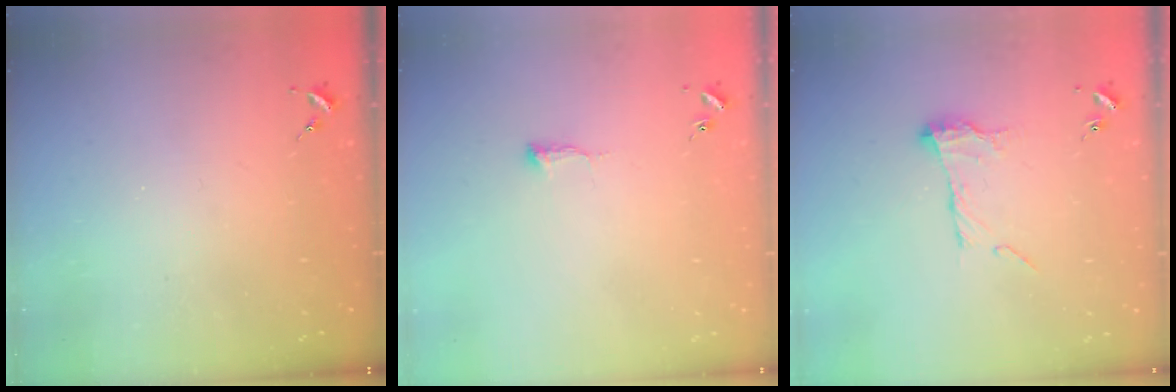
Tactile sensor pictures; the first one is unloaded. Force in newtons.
{"total": 6.5, "press": 6.5, "slide": 0.5}
{"total": 10.3, "press": 10.3, "slide": 0.5}